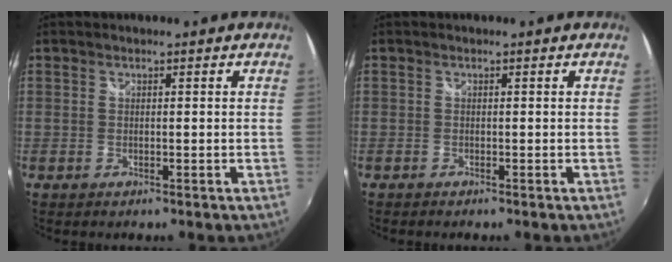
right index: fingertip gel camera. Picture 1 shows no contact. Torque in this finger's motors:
{"motor_torque": [0.09, 0.02, 0.04, 0.00]}